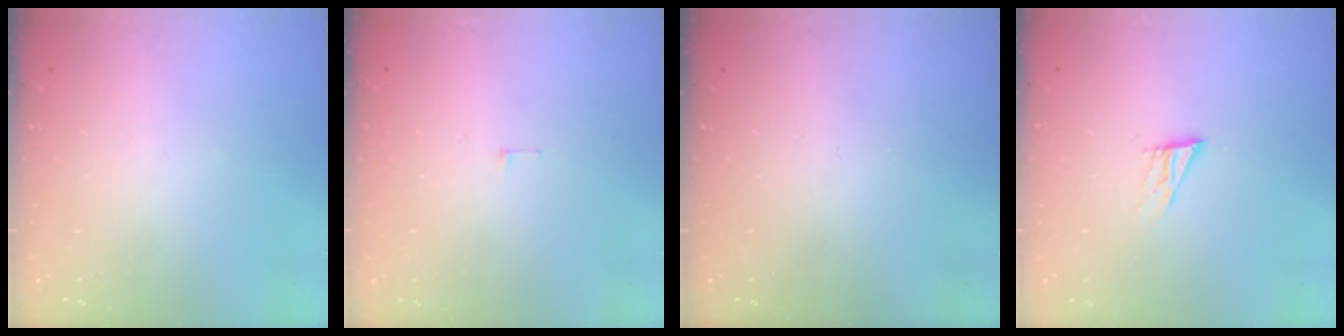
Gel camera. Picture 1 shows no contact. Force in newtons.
{"total": 3.8, "press": 3.8, "slide": 0.3}
{"total": 0.0}
{"total": 7.6, "press": 7.6, "slide": 0.3}